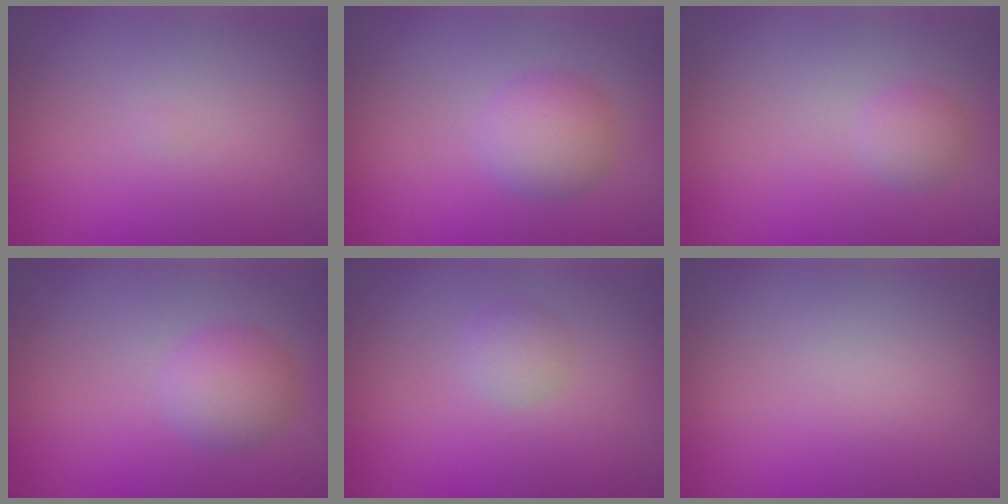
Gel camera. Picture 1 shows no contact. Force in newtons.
{"total": 2.9, "press": 2.9, "slide": 0.0}
{"total": 1.3, "press": 1.3, "slide": 0.2}
{"total": 2.6, "press": 2.6, "slide": 0.1}
{"total": 1.4, "press": 1.4, "slide": 0.1}
{"total": 0.0}